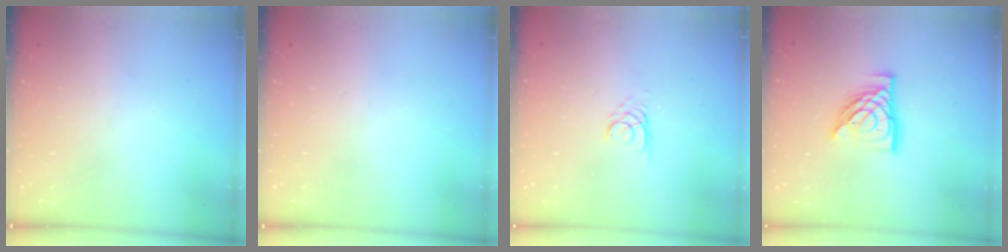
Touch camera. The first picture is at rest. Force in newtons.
{"total": 0.0}
{"total": 2.6, "press": 2.6, "slide": 0.3}
{"total": 13.2, "press": 13.2, "slide": 1.1}